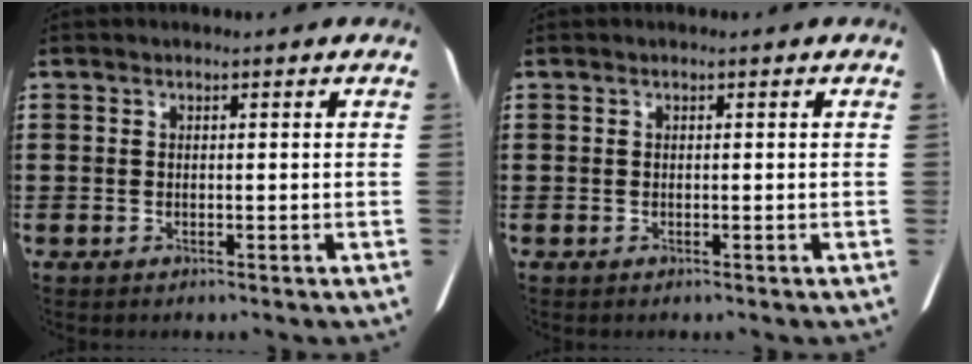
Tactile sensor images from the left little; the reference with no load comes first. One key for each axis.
{"total": 0.0}